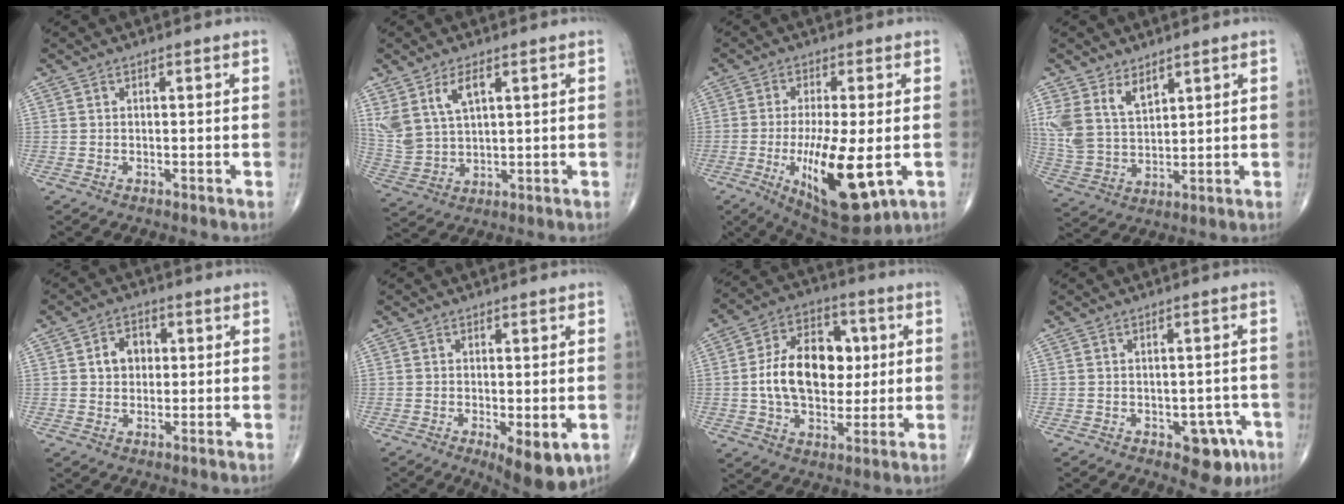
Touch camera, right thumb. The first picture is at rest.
{"total": 9.1, "force": [4.5, 4.6, 6.4], "torque": [-0.133, -0.012, 0.102]}
{"total": 15.7, "force": [-3.8, 5.1, 14.4], "torque": [-0.241, -0.019, -0.047]}
{"total": 9.5, "force": [5.2, 5.5, 5.7], "torque": [-0.101, -0.021, 0.118]}
{"total": 5.1, "force": [0.9, 4.1, 3.0], "torque": [-0.028, 0.008, 0.010]}
{"total": 7.9, "force": [-2.5, 3.0, 6.8], "torque": [-0.089, -0.017, -0.031]}
{"total": 16.6, "force": [1.1, 11.1, 12.3], "torque": [-0.172, 0.018, 0.017]}
{"total": 6.5, "force": [-2.9, 3.7, 4.5], "torque": [-0.021, 0.015, -0.032]}